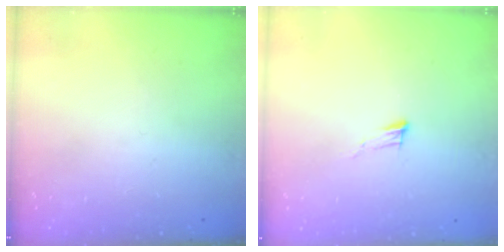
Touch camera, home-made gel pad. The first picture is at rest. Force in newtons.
{"total": 6.3, "press": 6.2, "slide": 1.0}